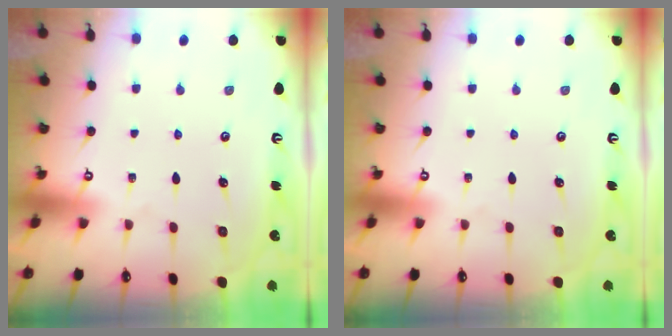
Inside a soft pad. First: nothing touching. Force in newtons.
{"total": 0.0}